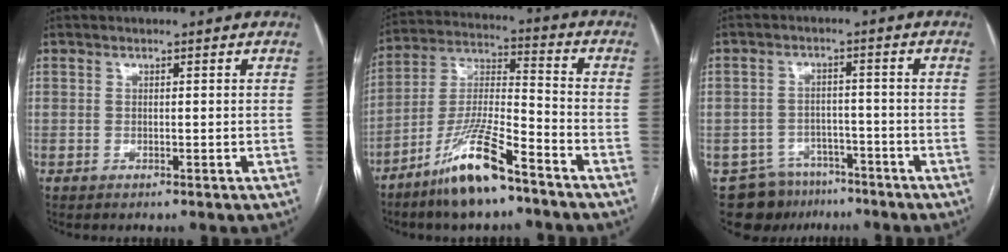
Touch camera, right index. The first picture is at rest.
{"total": 13.1, "force": [-8.9, 1.9, 9.5], "torque": [-0.195, -0.013, -0.168]}
{"total": 5.2, "force": [-3.2, 4.1, 0.0], "torque": [0.009, 0.010, -0.043]}